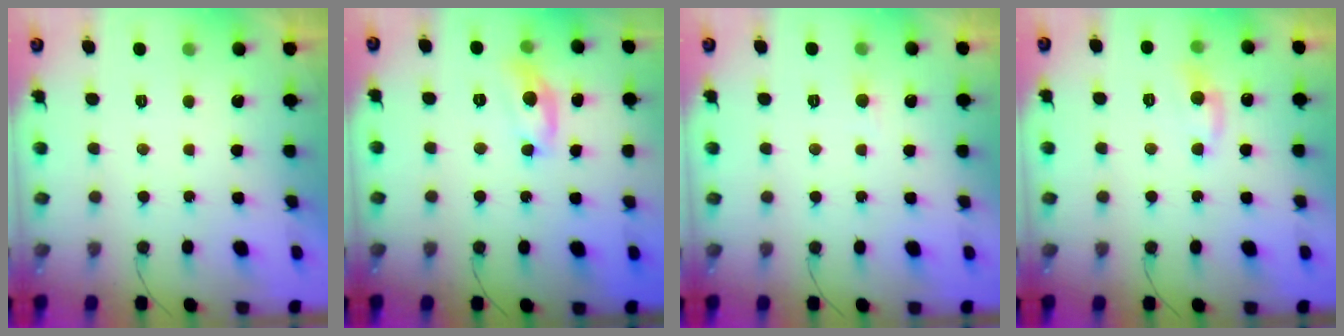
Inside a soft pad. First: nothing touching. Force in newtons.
{"total": 10.5, "press": 10.5, "slide": 0.5}
{"total": 2.0, "press": 2.0, "slide": 0.2}
{"total": 5.1, "press": 5.1, "slide": 0.7}